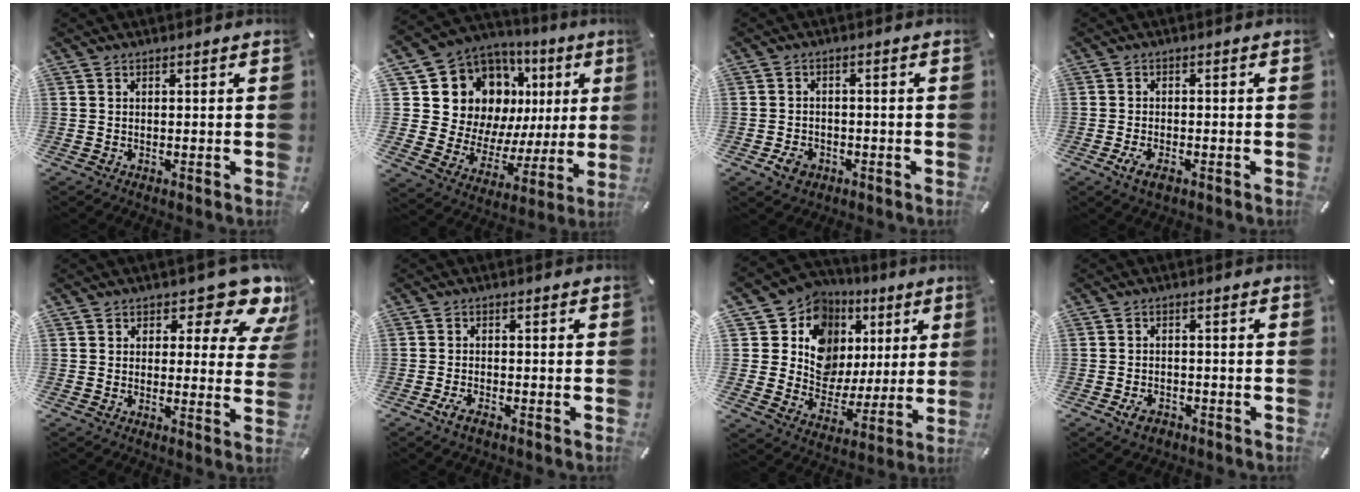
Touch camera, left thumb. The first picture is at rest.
{"total": 18.4, "force": [8.0, 14.4, 8.3], "torque": [-0.151, -0.059, 0.169]}
{"total": 3.9, "force": [-1.9, 3.0, 1.6], "torque": [-0.032, 0.006, -0.035]}
{"total": 3.4, "force": [-1.8, 1.6, 2.3], "torque": [-0.051, 0.003, -0.035]}
{"total": 10.7, "force": [7.1, 4.8, 6.4], "torque": [-0.080, -0.049, 0.120]}
{"total": 3.0, "force": [-2.0, 1.3, 1.9], "torque": [-0.044, 0.004, -0.041]}
{"total": 13.3, "force": [5.1, 11.5, 4.2], "torque": [-0.061, -0.056, 0.101]}
{"total": 3.5, "force": [-2.1, 2.3, 1.7], "torque": [-0.034, 0.009, -0.040]}